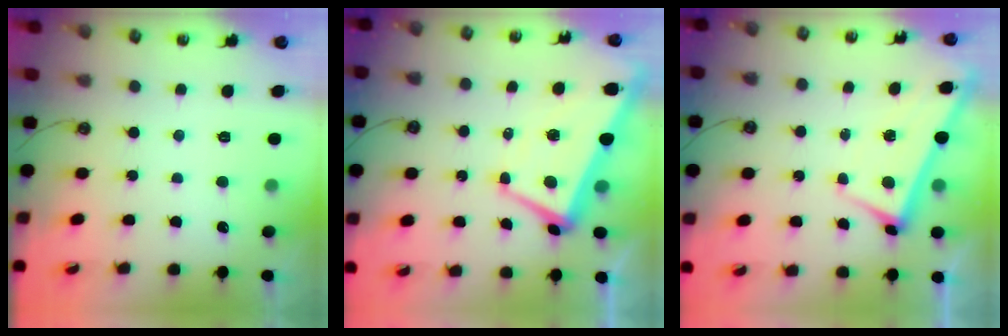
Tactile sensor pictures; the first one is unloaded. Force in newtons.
{"total": 1.9, "press": 1.7, "slide": 1.0}
{"total": 2.8, "press": 2.8, "slide": 0.5}